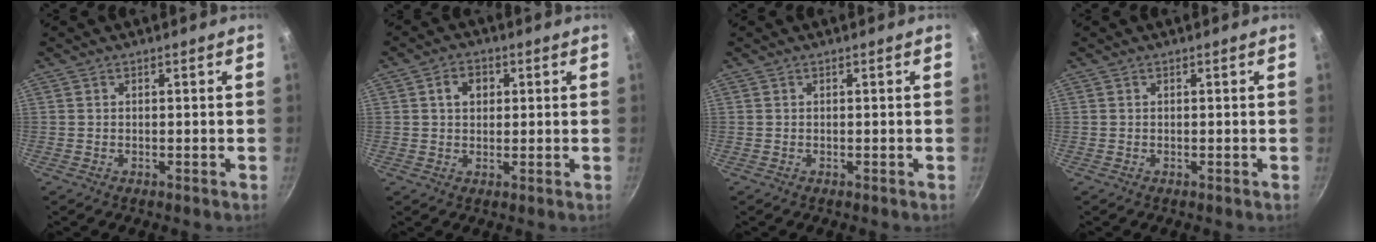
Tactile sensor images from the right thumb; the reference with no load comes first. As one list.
[{"total": 4.4, "force": [1.1, 3.4, 2.5], "torque": [-0.021, 0.006, 0.014]}, {"total": 0.0}, {"total": 0.0}]